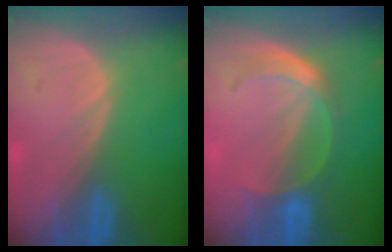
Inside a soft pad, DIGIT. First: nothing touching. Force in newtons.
{"total": 4.5, "press": 4.4, "slide": 0.9}